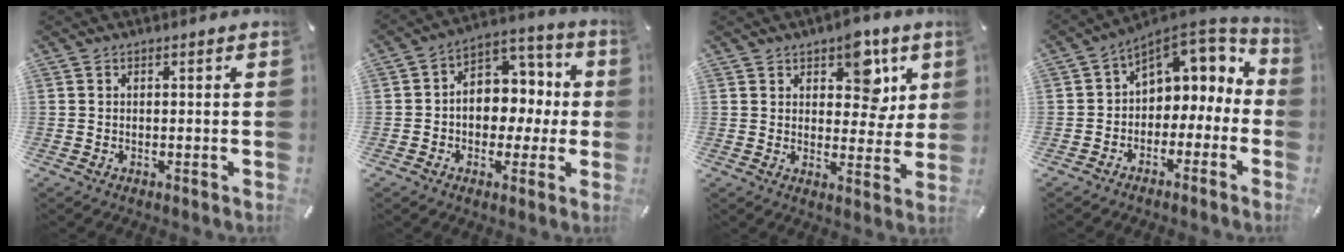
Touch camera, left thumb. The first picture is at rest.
{"total": 9.6, "force": [-0.9, 8.5, 4.4], "torque": [-0.058, 0.005, -0.014]}
{"total": 10.5, "force": [5.5, 6.5, 6.1], "torque": [-0.058, -0.030, 0.091]}
{"total": 7.3, "force": [2.5, 6.2, 3.1], "torque": [-0.049, -0.022, 0.048]}